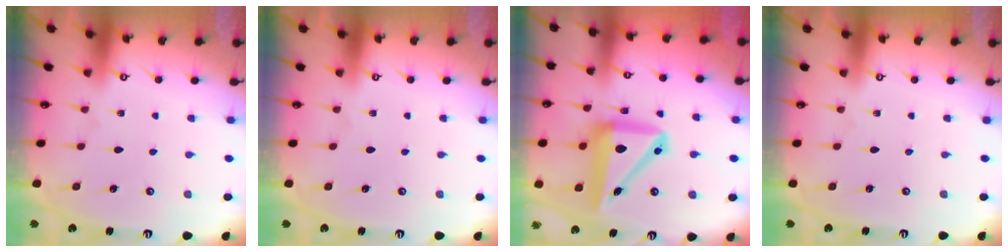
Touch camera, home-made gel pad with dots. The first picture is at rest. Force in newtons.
{"total": 0.0}
{"total": 14.1, "press": 13.8, "slide": 2.9}
{"total": 0.0}